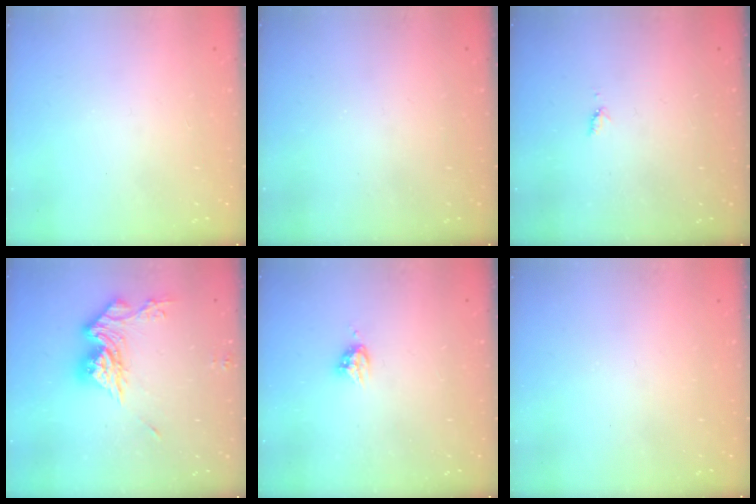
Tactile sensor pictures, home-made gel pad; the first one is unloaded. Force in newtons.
{"total": 0.0}
{"total": 4.1, "press": 4.0, "slide": 0.6}
{"total": 14.3, "press": 14.3, "slide": 1.1}
{"total": 4.6, "press": 4.6, "slide": 0.5}
{"total": 0.0}